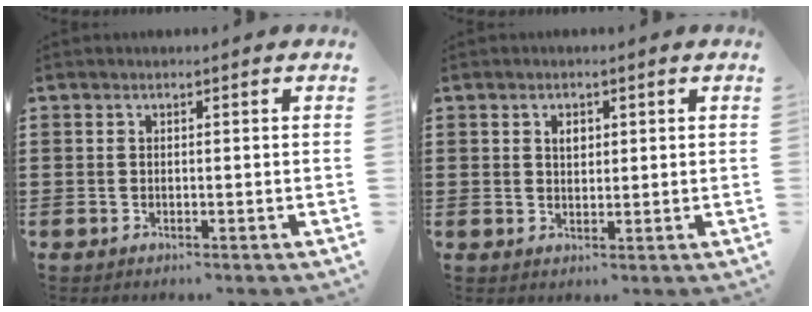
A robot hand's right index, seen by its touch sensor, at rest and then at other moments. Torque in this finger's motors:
{"motor_torque": [0.55, 0.25, 0.05, 0.05]}